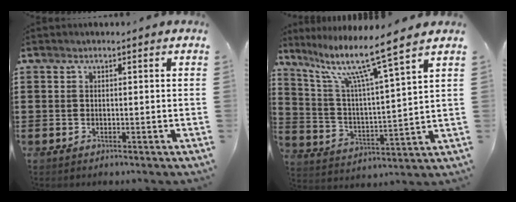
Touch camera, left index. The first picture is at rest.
{"total": 10.5, "force": [7.9, 0.0, 6.9], "torque": [-0.154, -0.047, 0.124]}